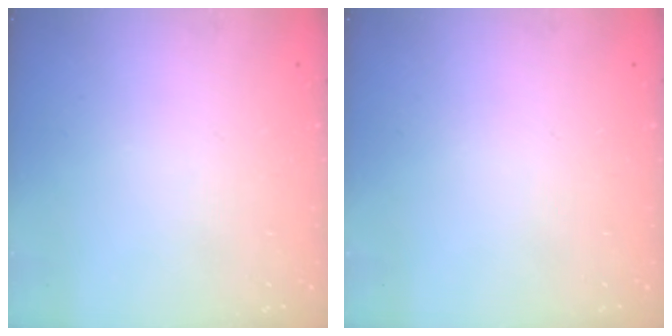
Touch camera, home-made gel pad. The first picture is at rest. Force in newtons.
{"total": 0.0}